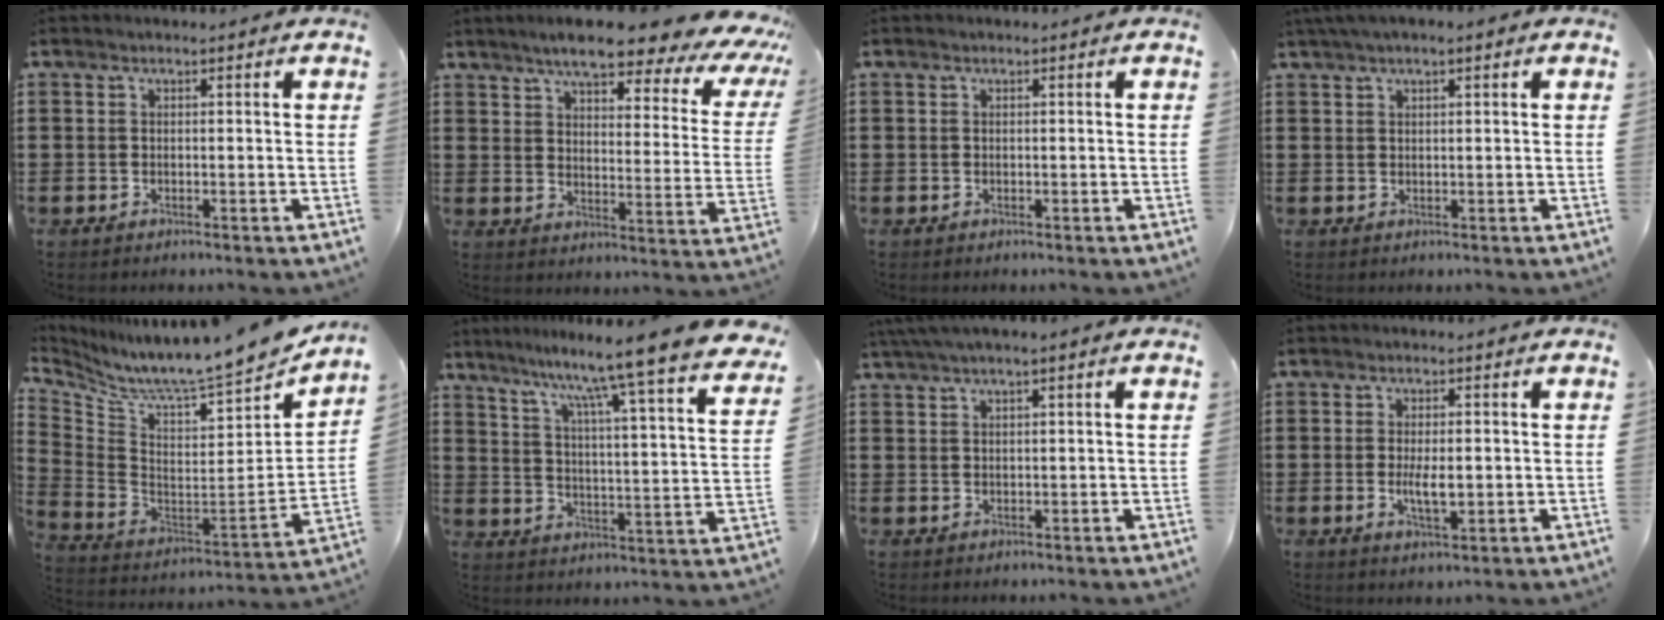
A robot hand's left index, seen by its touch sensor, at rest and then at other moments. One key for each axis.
{"total": 8.6, "fx": 6.9, "fy": 1.4, "fz": 4.8, "tx": -0.099, "ty": -0.040, "tz": 0.111}
{"total": 0.0}
{"total": 1.8, "fx": 1.2, "fy": 0.3, "fz": 1.4, "tx": -0.028, "ty": 0.003, "tz": 0.021}
{"total": 8.6, "fx": 7.9, "fy": -0.6, "fz": 3.3, "tx": -0.091, "ty": -0.085, "tz": 0.124}
{"total": 10.2, "fx": 8.8, "fy": -2.1, "fz": 4.7, "tx": -0.109, "ty": -0.079, "tz": 0.134}
{"total": 2.1, "fx": 1.5, "fy": 0.0, "fz": 1.6, "tx": -0.032, "ty": 0.002, "tz": 0.027}
{"total": 4.0, "fx": -0.1, "fy": 1.3, "fz": 3.8, "tx": -0.068, "ty": -0.001, "tz": -0.001}